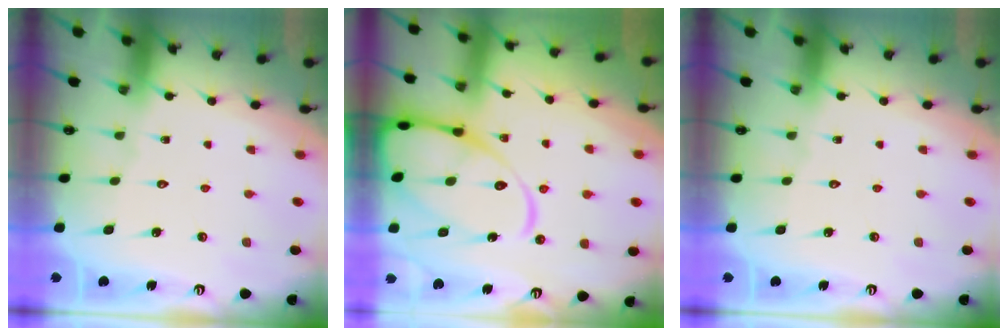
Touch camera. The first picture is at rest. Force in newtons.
{"total": 15.7, "press": 15.6, "slide": 1.7}
{"total": 0.0}